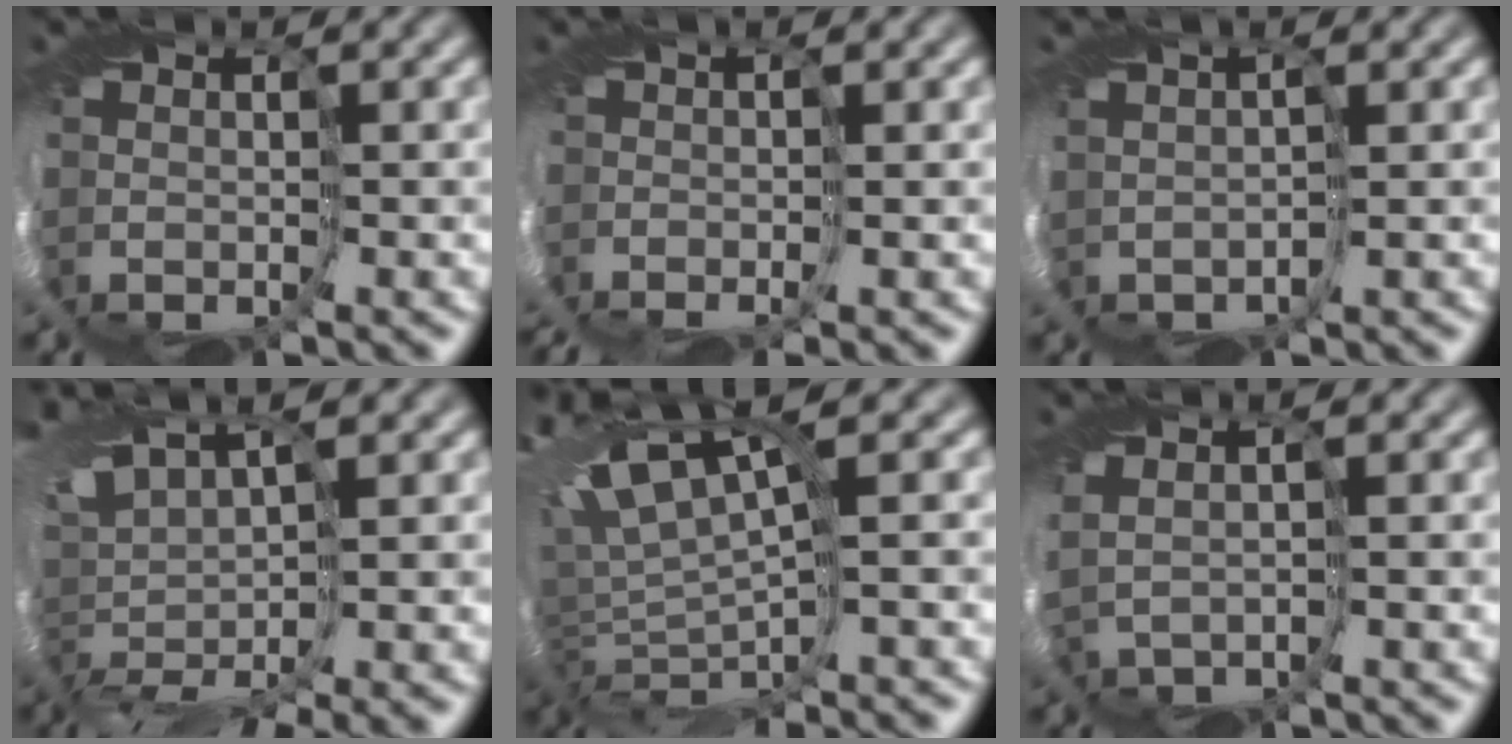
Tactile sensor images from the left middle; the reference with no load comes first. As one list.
[{"total": 3.5, "force": [-1.7, 0.7, 3.0], "torque": [-0.054, -0.003, -0.031]}, {"total": 1.3, "force": [1.0, 0.5, 0.7], "torque": [-0.009, 0.014, 0.003]}, {"total": 7.1, "force": [0.1, 2.0, 6.8], "torque": [-0.159, -0.005, 0.003]}, {"total": 7.1, "force": [1.1, 2.2, 6.7], "torque": [-0.153, 0.002, 0.048]}, {"total": 2.7, "force": [0.9, 1.7, 2.0], "torque": [-0.058, 0.011, 0.015]}]